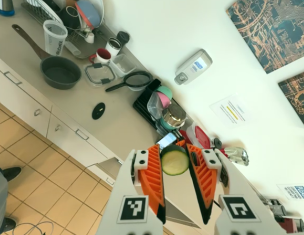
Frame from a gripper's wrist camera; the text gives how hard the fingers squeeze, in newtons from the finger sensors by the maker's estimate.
{"total": 8.1, "left": 7.7, "right": 8.5}